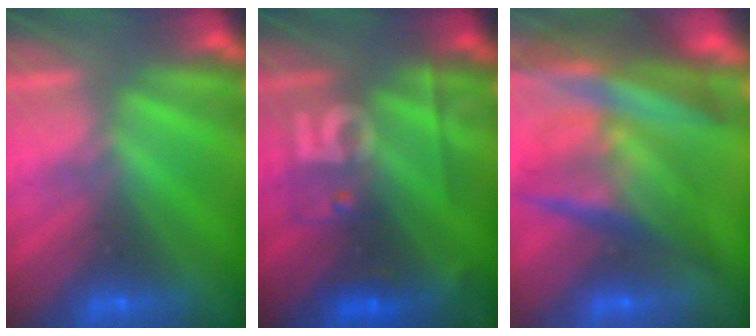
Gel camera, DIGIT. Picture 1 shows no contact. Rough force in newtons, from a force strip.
{"total": 2.4}
{"total": 10.7}